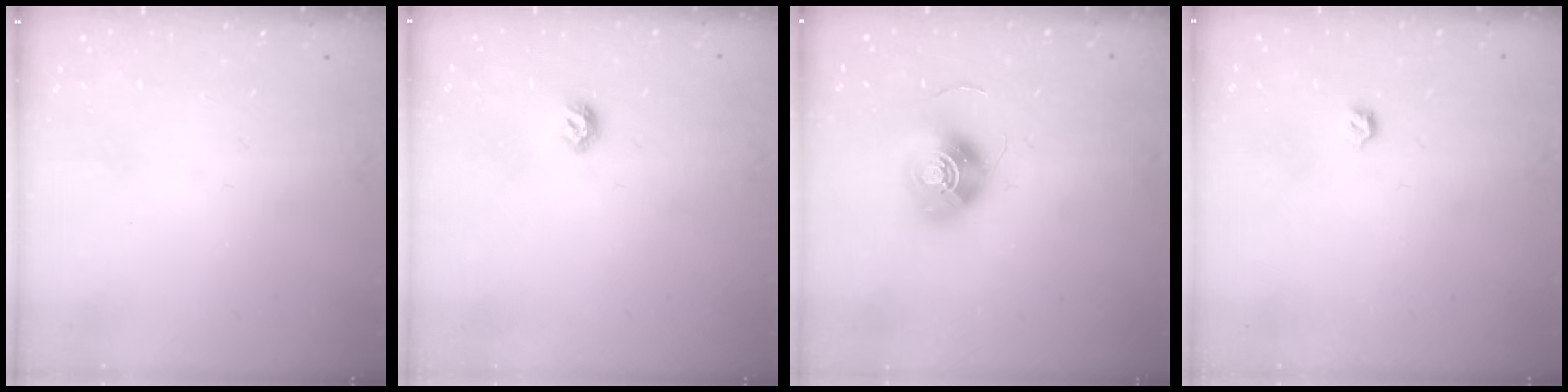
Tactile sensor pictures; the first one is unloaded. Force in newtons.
{"total": 5.5, "press": 5.4, "slide": 1.2}
{"total": 12.7, "press": 12.7, "slide": 0.5}
{"total": 2.8, "press": 2.7, "slide": 0.8}